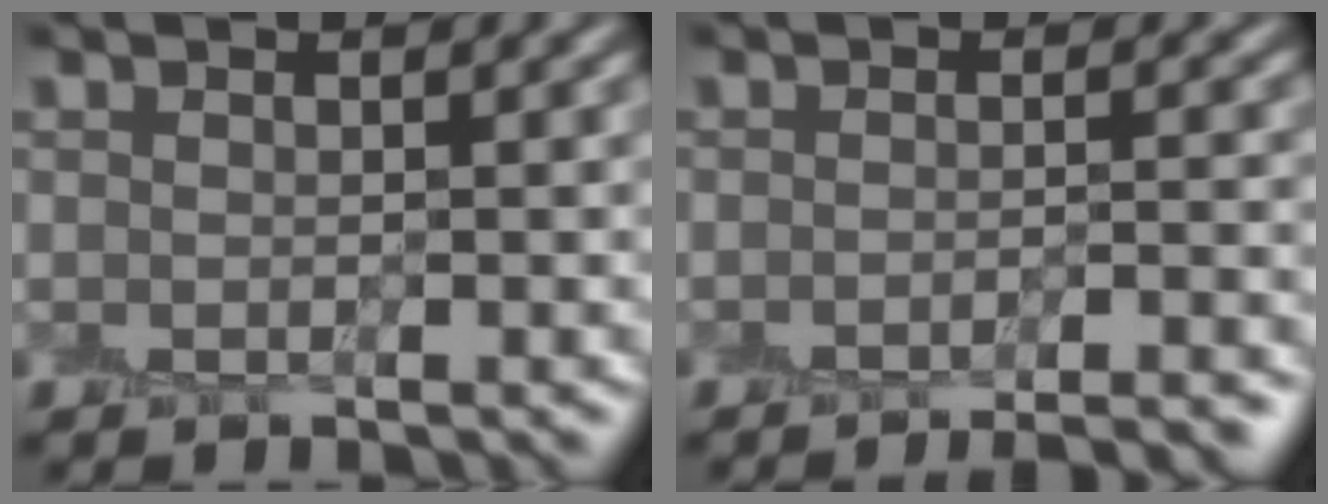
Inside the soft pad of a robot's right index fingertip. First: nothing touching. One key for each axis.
{"total": 5.0, "fx": -4.6, "fy": 0.6, "fz": 1.9, "tx": -0.019, "ty": 0.008, "tz": -0.050}